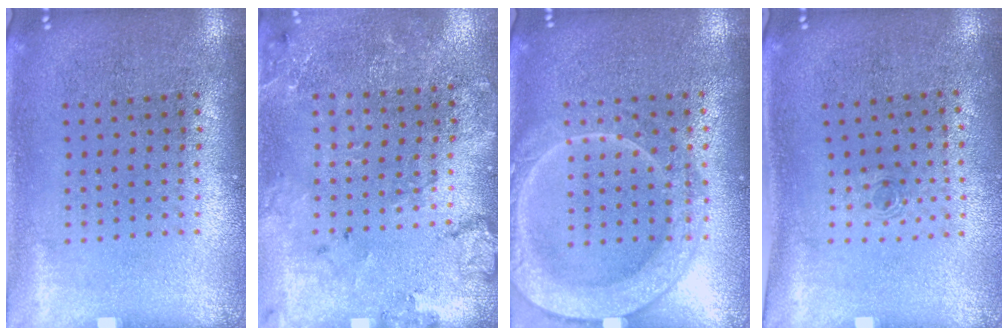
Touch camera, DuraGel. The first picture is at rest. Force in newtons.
{"total": 1.8, "press": 1.6, "slide": 0.7}
{"total": 2.0, "press": 2.0, "slide": 0.3}
{"total": 0.6, "press": 0.2, "slide": 0.5}